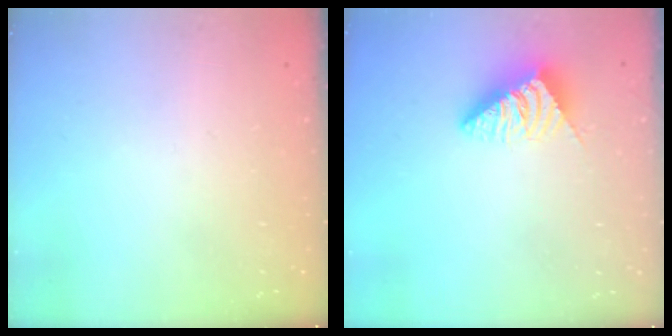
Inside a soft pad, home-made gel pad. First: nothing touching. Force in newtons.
{"total": 3.9, "press": 3.9, "slide": 0.7}